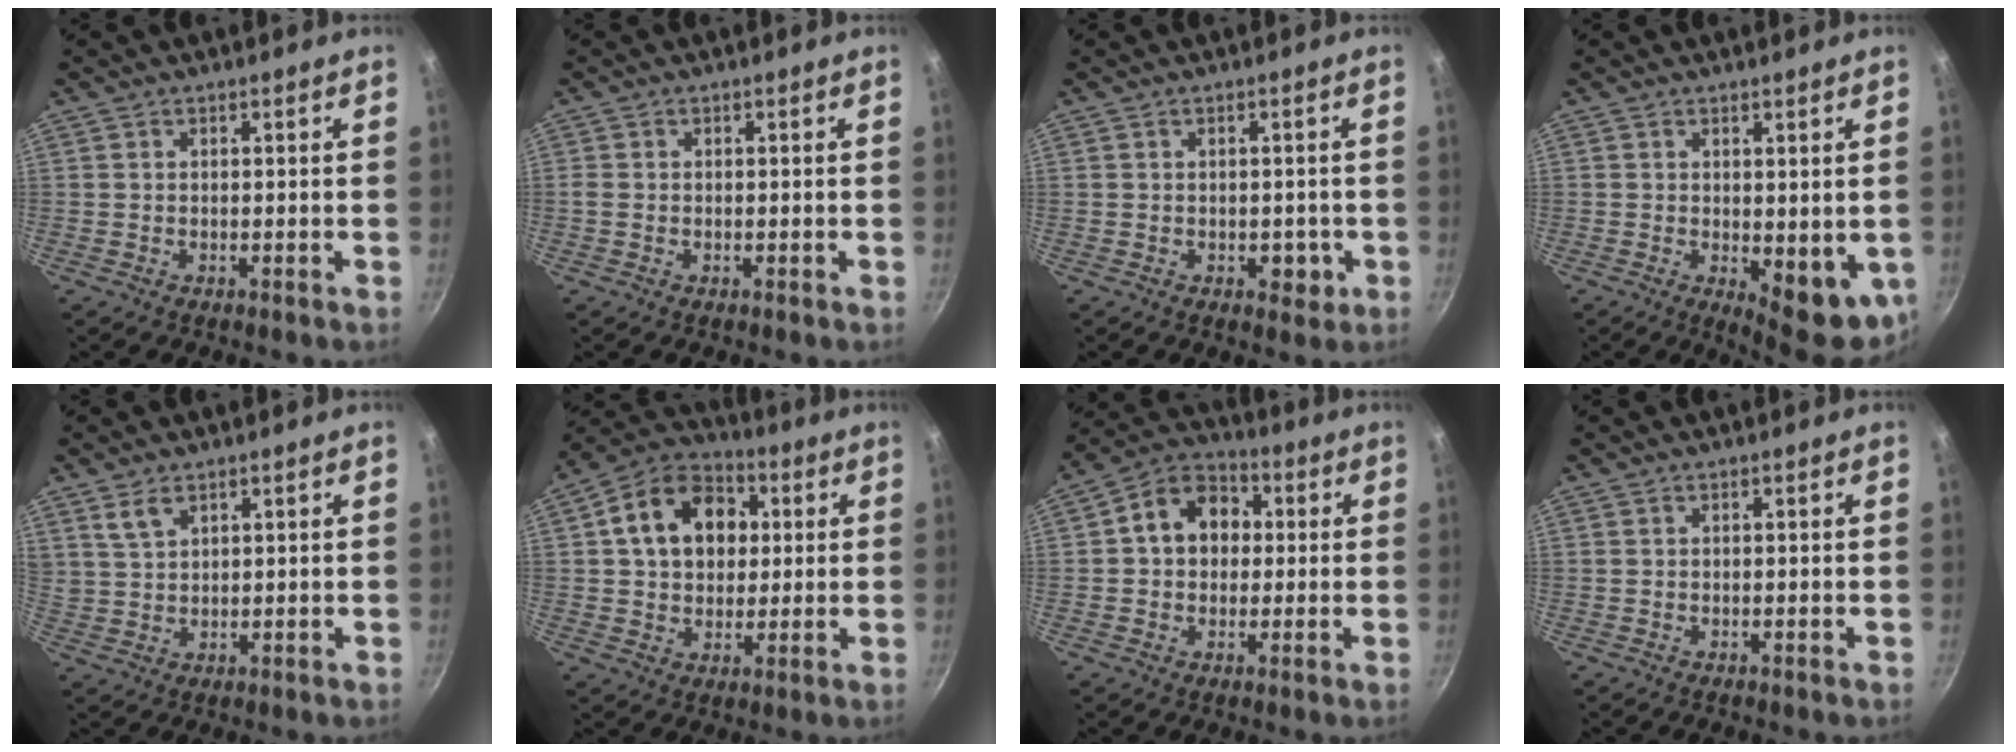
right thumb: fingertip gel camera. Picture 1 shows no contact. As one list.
[{"total": 0.9, "force": [-0.2, 0.7, 0.5], "torque": [-0.011, 0.001, -0.005]}, {"total": 3.2, "force": [-0.8, 2.2, 2.1], "torque": [-0.002, 0.004, -0.008]}, {"total": 9.8, "force": [-0.6, 4.2, 8.9], "torque": [-0.082, -0.010, 0.004]}, {"total": 4.4, "force": [2.7, 2.4, 2.5], "torque": [-0.042, -0.007, 0.060]}, {"total": 15.6, "force": [3.3, 11.7, 9.7], "torque": [-0.134, 0.021, 0.042]}, {"total": 11.3, "force": [1.4, 9.0, 6.7], "torque": [-0.070, 0.025, 0.004]}, {"total": 0.0}]